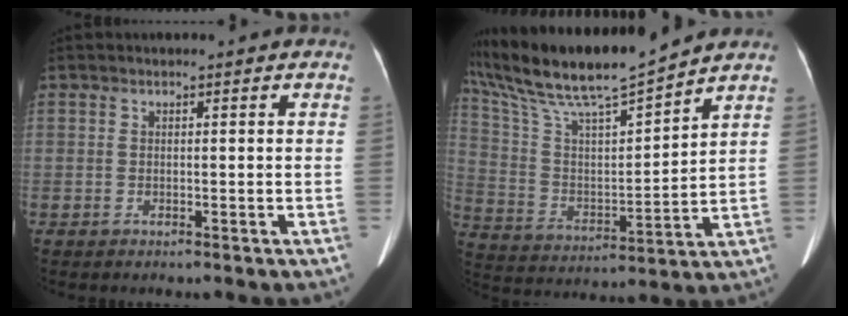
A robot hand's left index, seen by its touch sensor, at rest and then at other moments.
{"total": 18.0, "force": [15.8, 0.3, 8.6], "torque": [-0.177, 0.005, 0.295]}